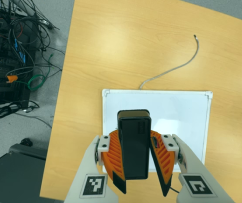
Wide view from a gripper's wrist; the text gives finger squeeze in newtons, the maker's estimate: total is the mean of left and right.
{"total": 10.7, "left": 10.5, "right": 10.9}